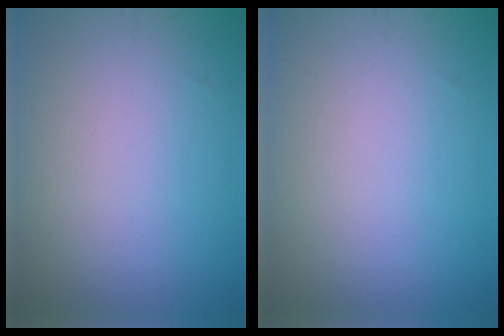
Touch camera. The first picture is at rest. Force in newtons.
{"total": 0.0}